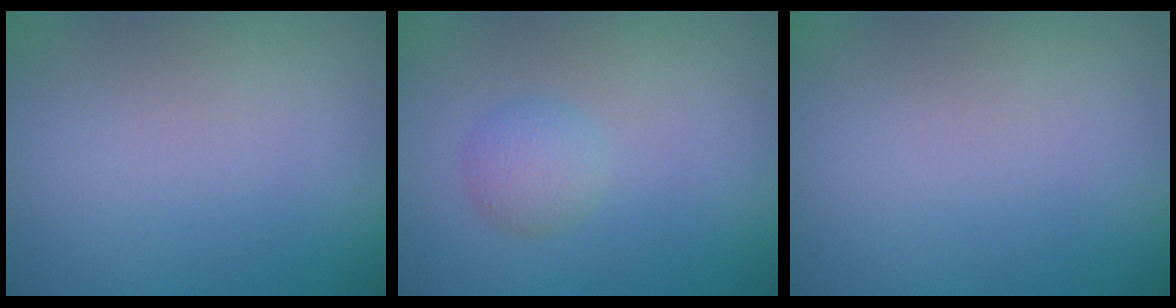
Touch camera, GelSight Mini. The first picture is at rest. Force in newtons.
{"total": 1.8, "press": 1.8, "slide": 0.1}
{"total": 0.0}